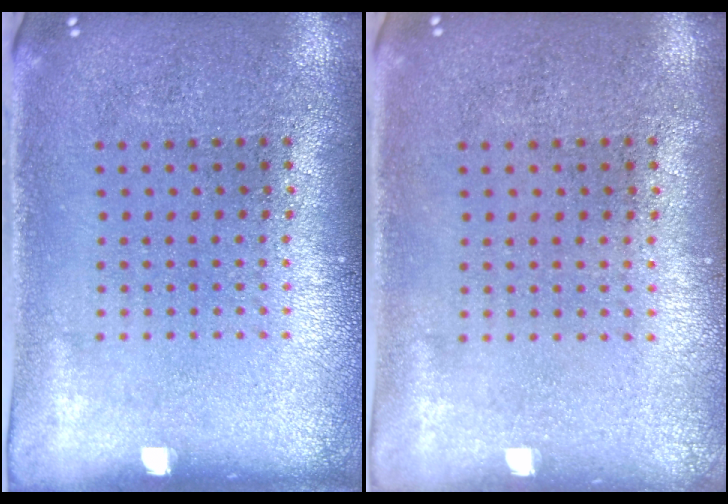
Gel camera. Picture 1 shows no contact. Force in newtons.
{"total": 0.0}